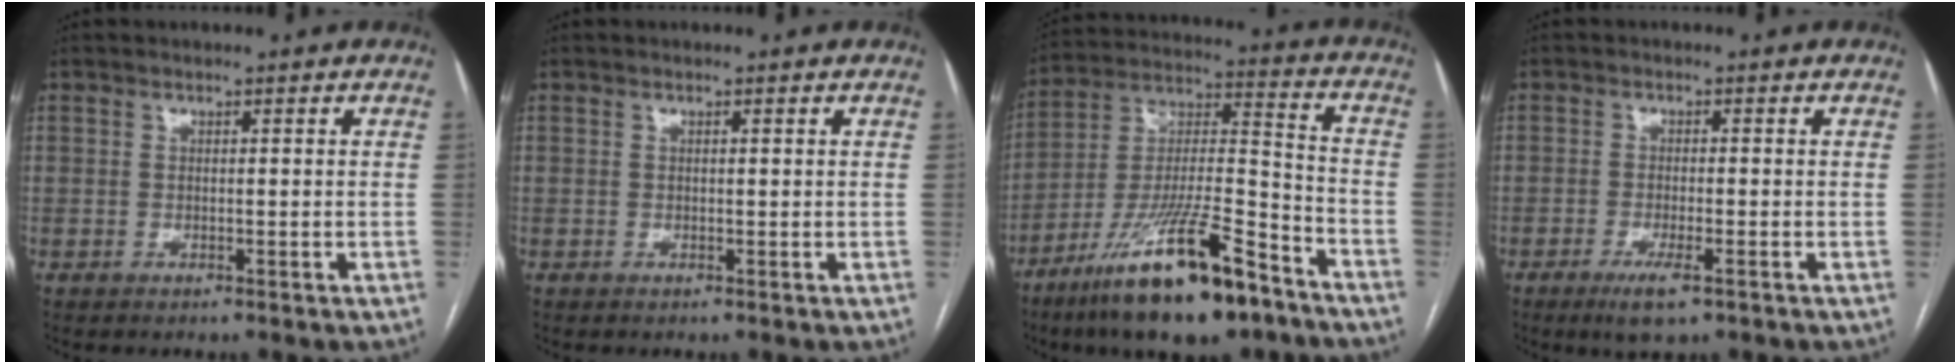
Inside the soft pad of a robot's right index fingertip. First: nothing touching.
{"total": 0.0}
{"total": 20.8, "force": [-13.6, 3.6, 15.4], "torque": [-0.282, -0.019, -0.235]}
{"total": 4.4, "force": [-2.5, 0.7, 3.5], "torque": [-0.070, -0.009, -0.040]}